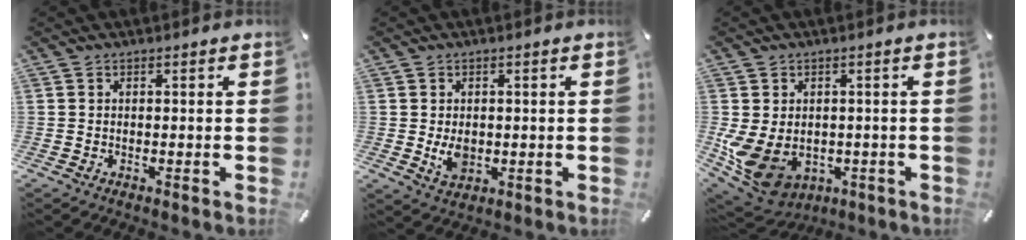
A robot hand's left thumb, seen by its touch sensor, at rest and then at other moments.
{"total": 4.5, "force": [-0.4, 3.4, 3.0], "torque": [-0.061, -0.002, -0.008]}
{"total": 8.1, "force": [-1.6, 6.9, 3.9], "torque": [-0.095, -0.014, -0.031]}